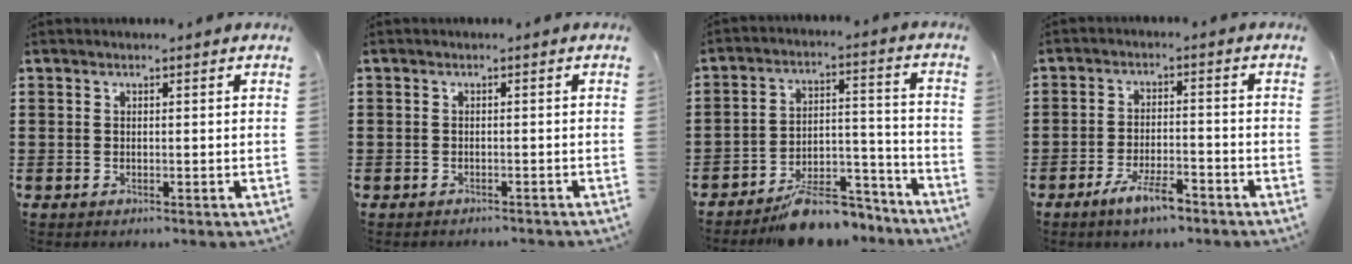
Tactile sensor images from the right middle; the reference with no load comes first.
{"total": 0.6, "force": [-0.5, 0.1, -0.2], "torque": [0.003, 0.004, -0.013]}
{"total": 8.9, "force": [-7.9, 2.5, 3.3], "torque": [-0.038, 0.038, -0.144]}
{"total": 5.3, "force": [-3.5, 1.3, 3.7], "torque": [-0.068, 0.002, -0.063]}